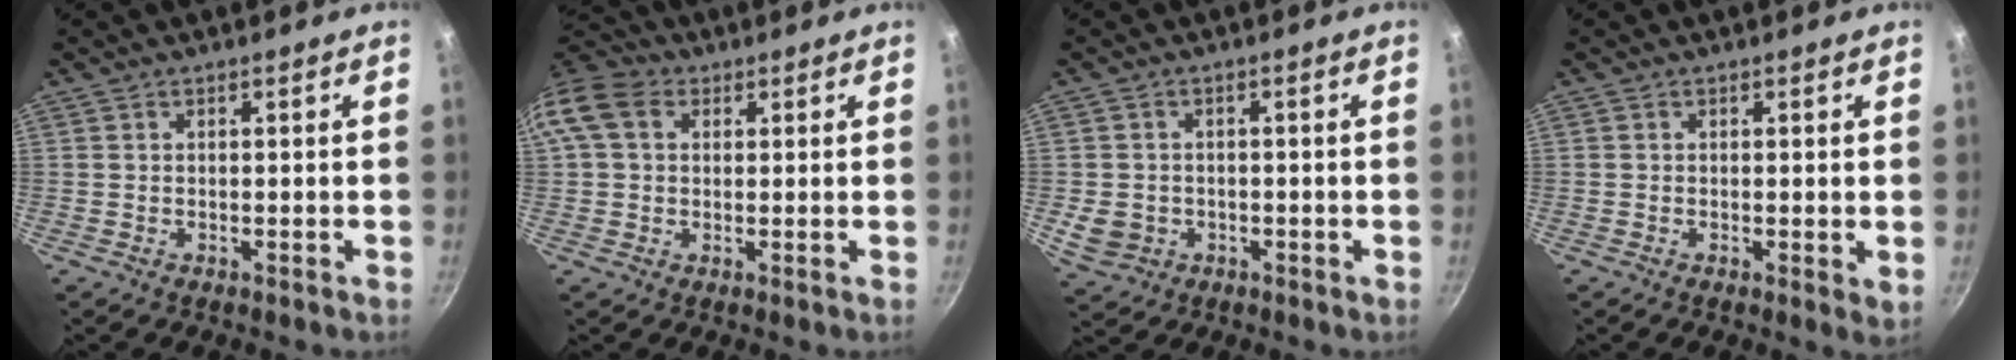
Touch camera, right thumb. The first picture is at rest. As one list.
[{"total": 10.4, "force": [2.7, 7.9, 6.2], "torque": [-0.112, 0.017, 0.032]}, {"total": 5.4, "force": [-1.2, 4.6, 2.5], "torque": [-0.041, 0.008, -0.011]}, {"total": 2.0, "force": [0.1, 0.6, 1.9], "torque": [-0.026, -0.008, 0.000]}]